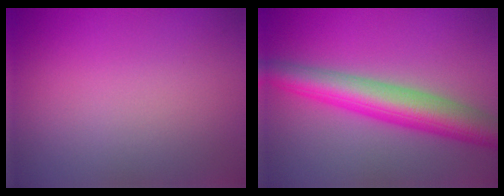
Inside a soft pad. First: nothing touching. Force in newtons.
{"total": 7.0, "press": 7.0, "slide": 0.1}